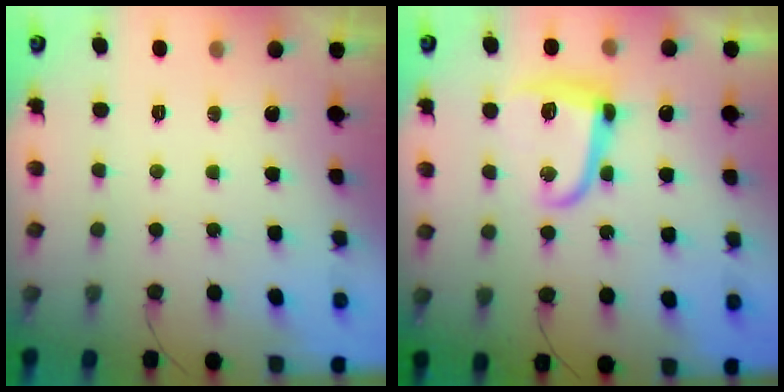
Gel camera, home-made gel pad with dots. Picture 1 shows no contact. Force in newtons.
{"total": 12.4, "press": 12.4, "slide": 0.8}